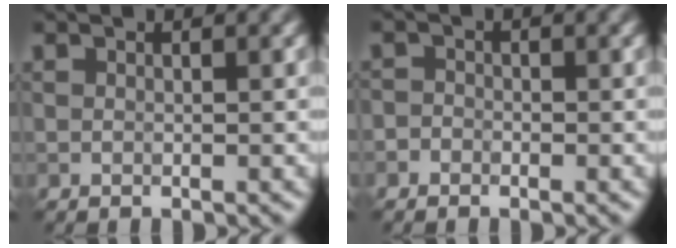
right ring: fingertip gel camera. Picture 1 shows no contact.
{"total": 1.0, "force": [-0.5, 0.8, 0.2], "torque": [0.004, 0.001, -0.017]}